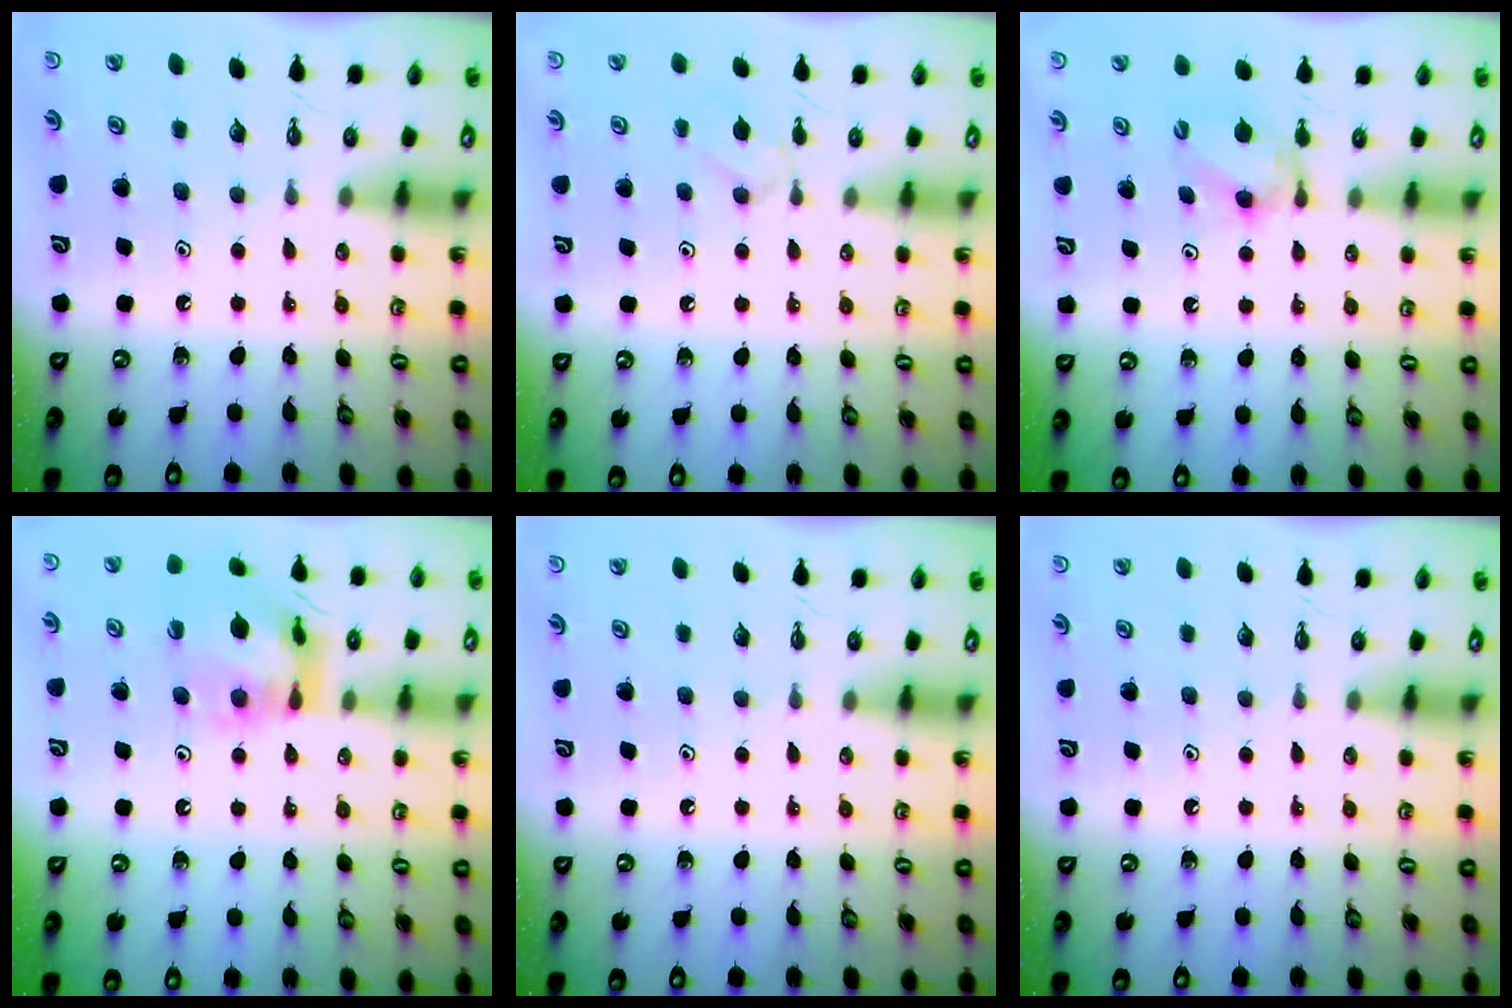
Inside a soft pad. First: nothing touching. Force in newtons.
{"total": 5.2, "press": 5.1, "slide": 1.0}
{"total": 5.7, "press": 5.7, "slide": 0.4}
{"total": 12.5, "press": 12.4, "slide": 1.4}
{"total": 0.0}
{"total": 0.0}